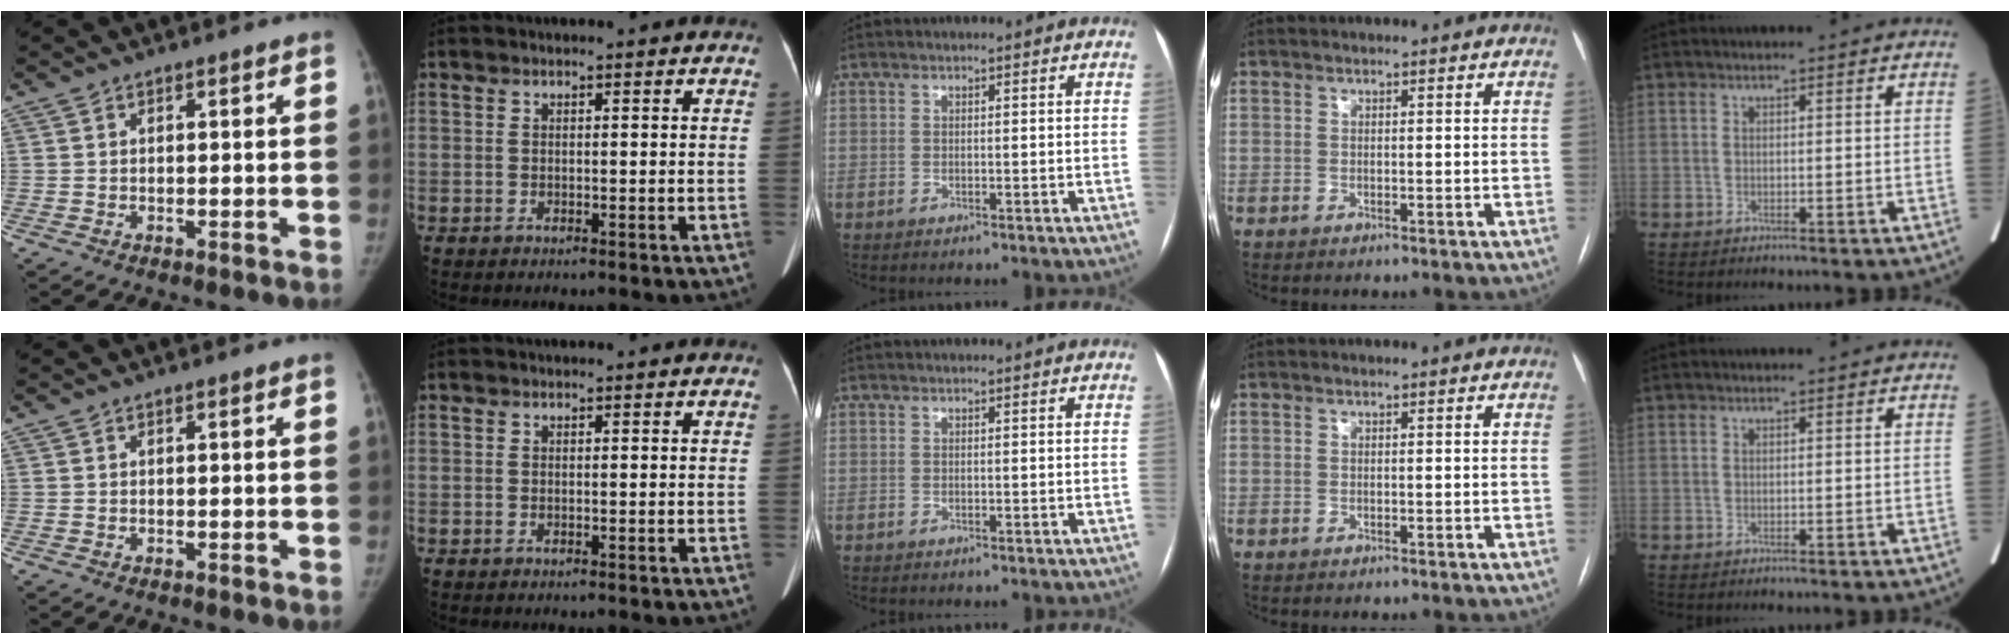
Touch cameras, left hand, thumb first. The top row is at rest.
{}